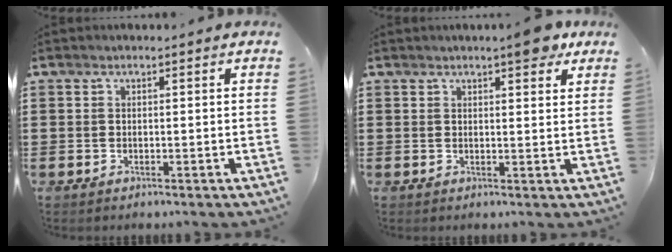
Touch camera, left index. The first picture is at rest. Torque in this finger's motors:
{"motor_torque": [0.67, -0.57, 0.19, 0.05]}